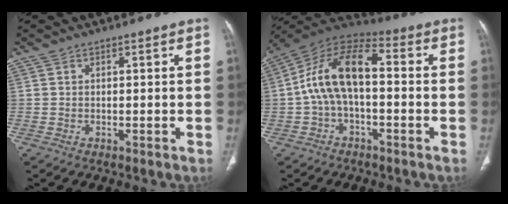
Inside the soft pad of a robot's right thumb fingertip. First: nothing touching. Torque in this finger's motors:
{"motor_torque": [1.29, 1.27, 0.76, -0.53, 0.36]}